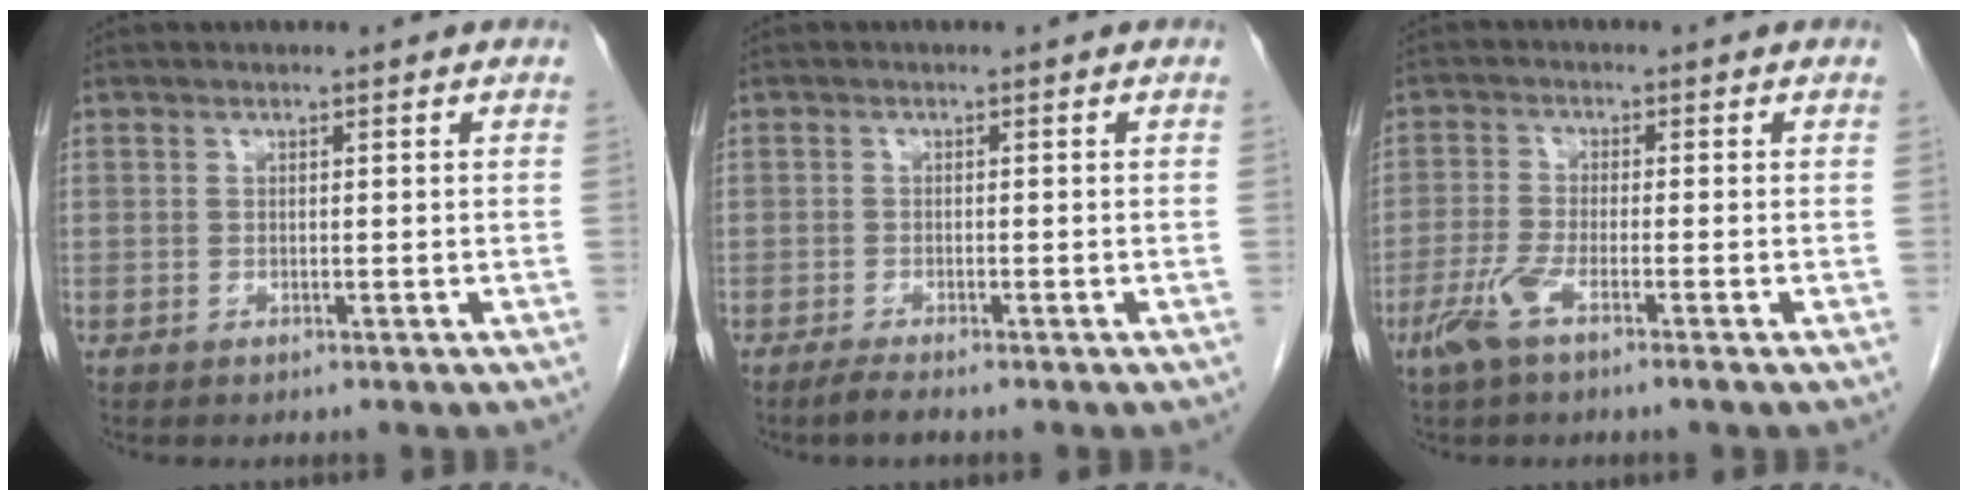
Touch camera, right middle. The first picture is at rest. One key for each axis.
{"total": 1.8, "fx": -1.4, "fy": -0.2, "fz": 1.0, "tx": -0.032, "ty": -0.008, "tz": -0.029}
{"total": 4.5, "fx": -2.7, "fy": 0.2, "fz": 3.6, "tx": -0.085, "ty": -0.010, "tz": -0.061}